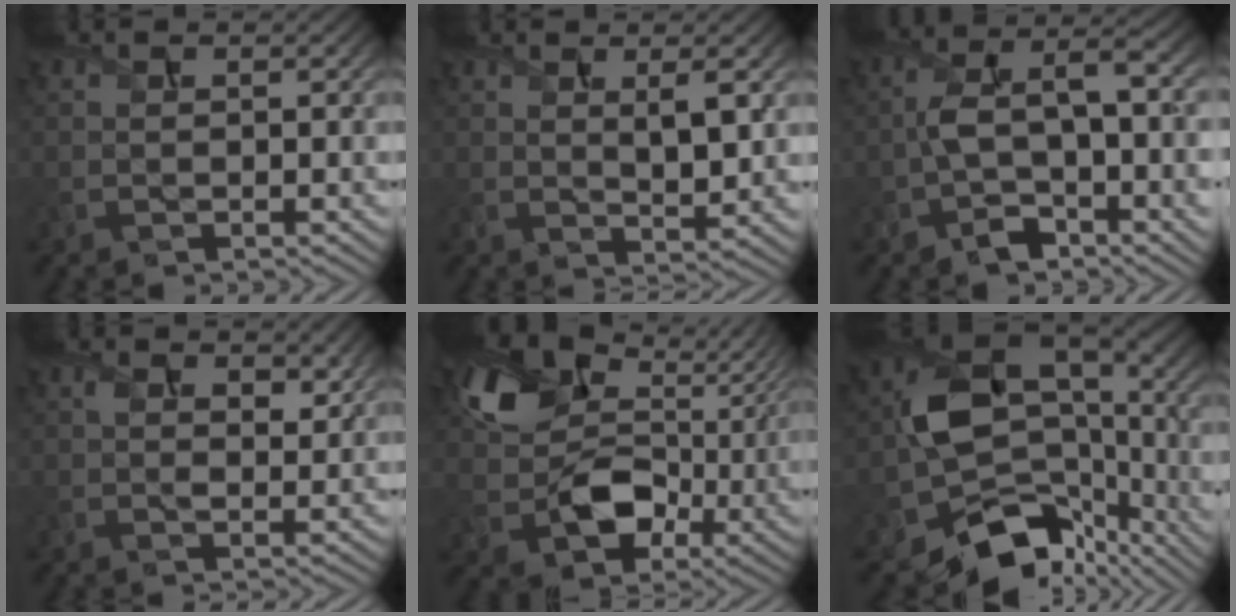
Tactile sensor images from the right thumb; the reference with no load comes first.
{"total": 4.3, "force": [1.7, 1.1, 3.7], "torque": [-0.073, -0.004, 0.033]}
{"total": 9.5, "force": [-1.9, 4.7, 8.0], "torque": [-0.154, 0.004, -0.039]}
{"total": 3.5, "force": [1.5, 2.0, 2.5], "torque": [-0.052, -0.004, 0.029]}
{"total": 12.3, "force": [2.3, 9.1, 8.0], "torque": [-0.154, -0.015, 0.046]}
{"total": 15.8, "force": [-4.4, 11.2, 10.3], "torque": [-0.182, -0.045, -0.056]}